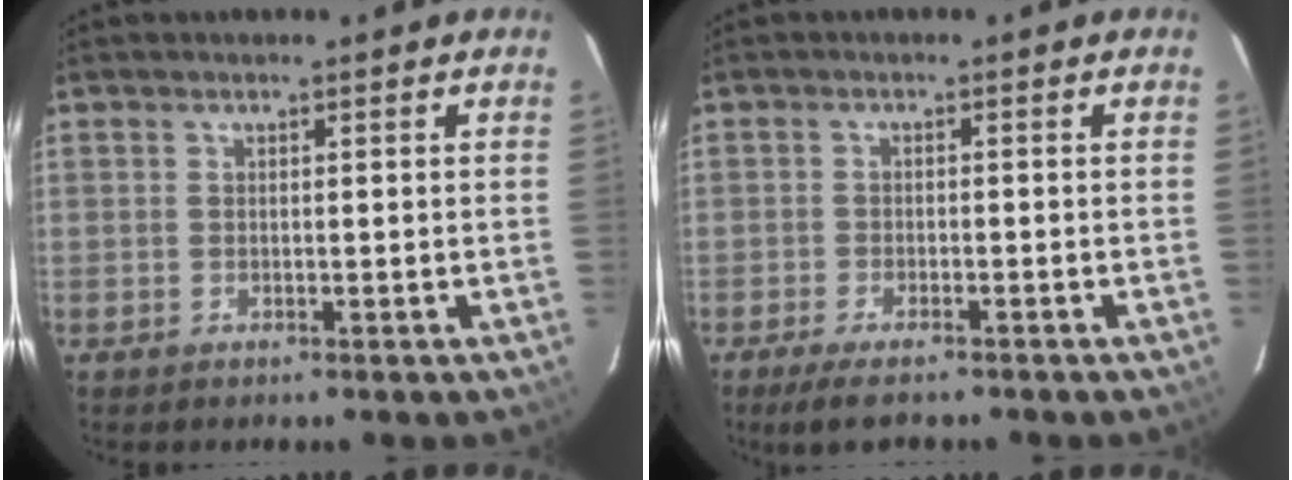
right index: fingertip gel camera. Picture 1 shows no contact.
{"total": 5.7, "force": [-4.6, 1.3, 3.2], "torque": [-0.078, -0.018, -0.081]}